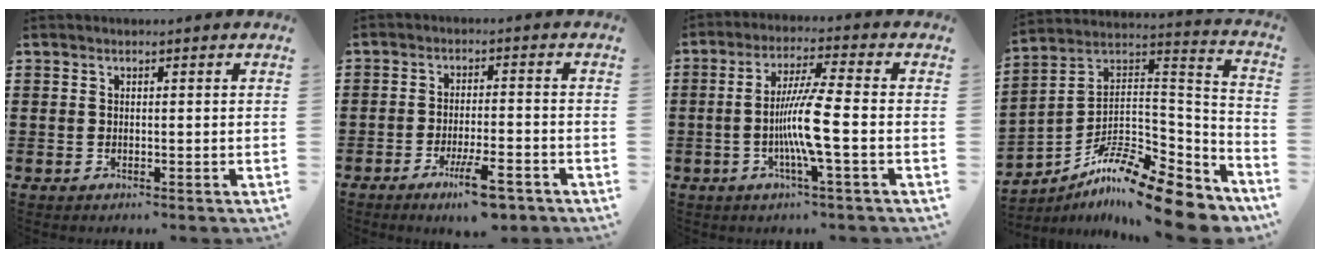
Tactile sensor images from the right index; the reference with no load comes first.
{"total": 6.8, "force": [-4.3, 1.3, 5.1], "torque": [-0.090, -0.002, -0.074]}
{"total": 8.2, "force": [-1.9, -0.1, 8.0], "torque": [-0.159, -0.017, -0.042]}
{"total": 13.3, "force": [-10.6, 2.6, 7.6], "torque": [-0.131, 0.016, -0.199]}